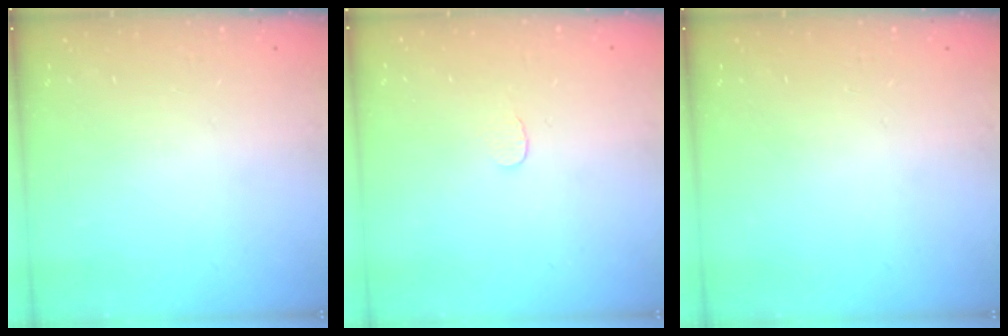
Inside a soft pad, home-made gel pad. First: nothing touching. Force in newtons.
{"total": 3.0, "press": 3.0, "slide": 0.2}
{"total": 0.0}